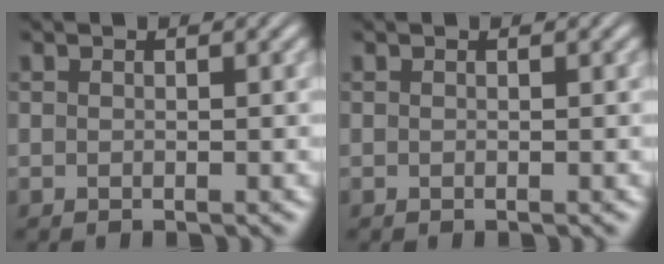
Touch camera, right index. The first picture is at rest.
{"total": 0.0}